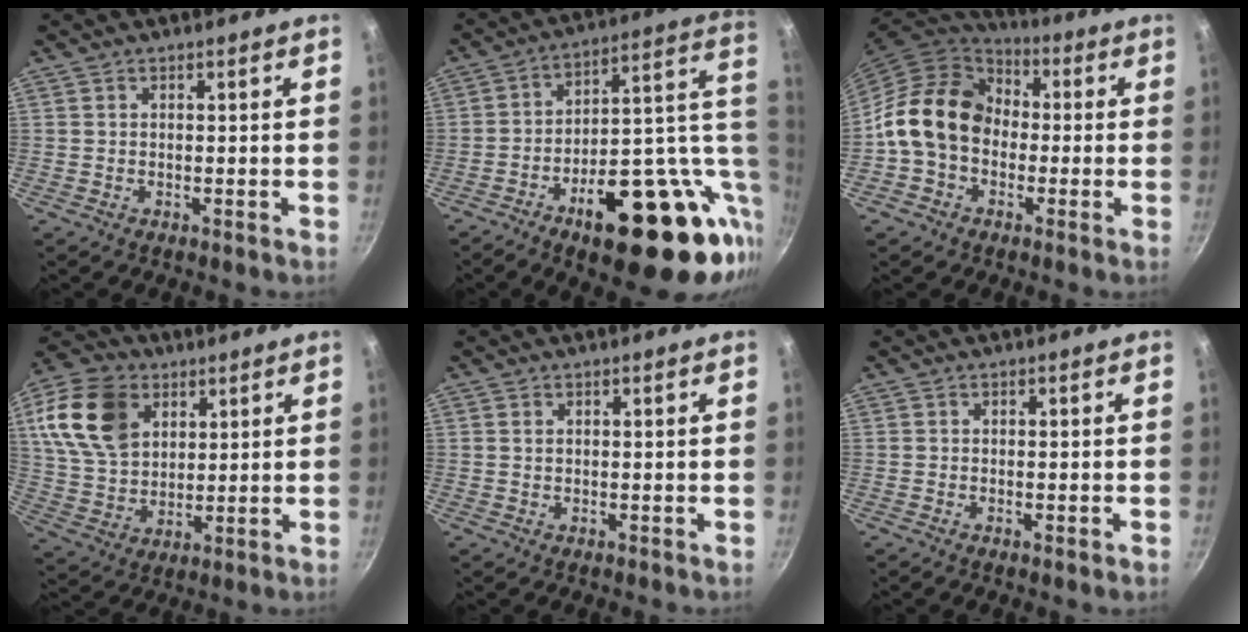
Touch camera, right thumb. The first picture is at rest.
{"total": 27.7, "force": [-6.9, 13.0, 23.5], "torque": [-0.278, 0.025, -0.086]}
{"total": 15.2, "force": [-0.5, 12.3, 8.8], "torque": [-0.115, 0.040, -0.024]}
{"total": 17.0, "force": [6.2, 12.1, 10.2], "torque": [-0.173, -0.010, 0.120]}
{"total": 0.7, "force": [0.3, 0.5, 0.5], "torque": [-0.008, 0.001, 0.005]}
{"total": 1.1, "force": [-0.4, 0.1, 1.0], "torque": [-0.020, 0.001, -0.008]}